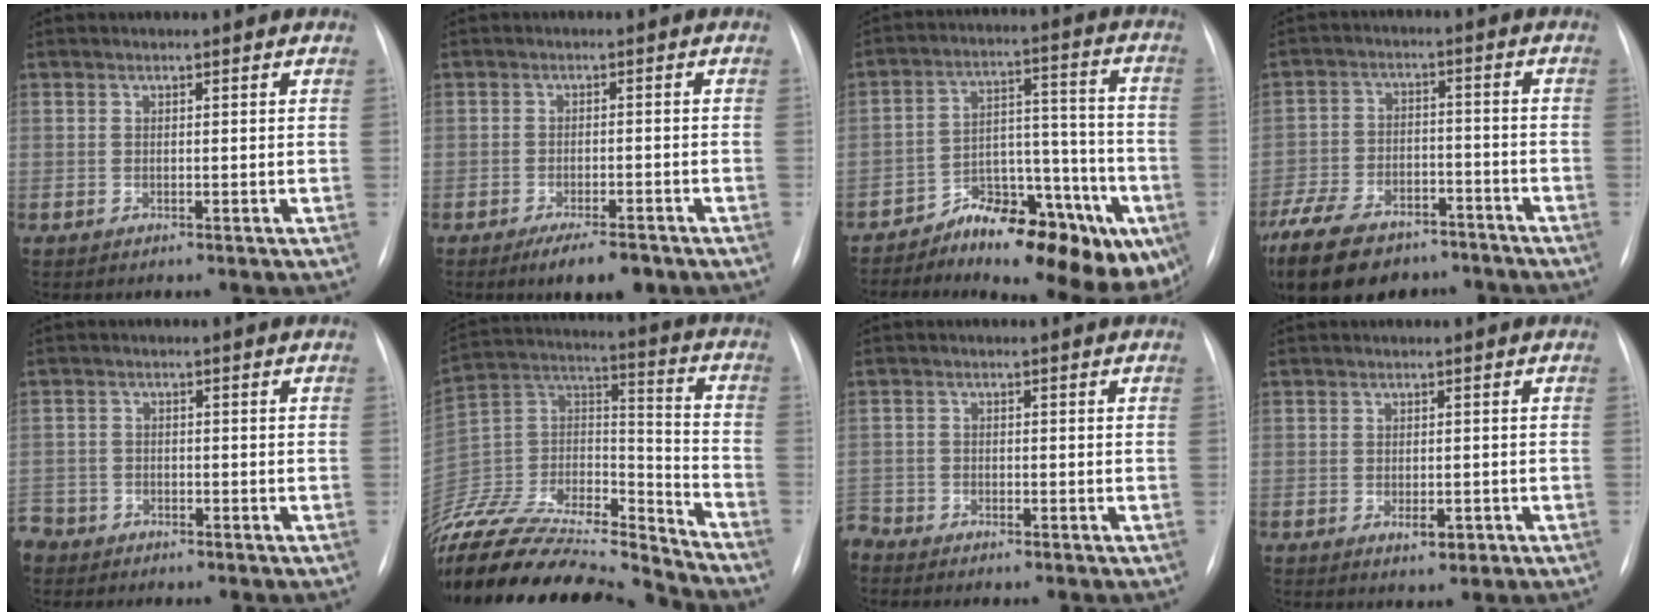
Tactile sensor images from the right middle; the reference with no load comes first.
{"total": 5.6, "force": [-4.0, 1.3, 3.7], "torque": [-0.055, -0.006, -0.057]}
{"total": 17.5, "force": [-11.6, 7.1, 10.9], "torque": [-0.104, 0.066, -0.171]}
{"total": 21.7, "force": [-15.6, 10.9, 10.4], "torque": [-0.279, -0.022, -0.242]}
{"total": 5.1, "force": [-4.1, 3.1, 0.1], "torque": [-0.008, 0.001, -0.081]}
{"total": 28.7, "force": [-26.4, 4.3, 10.4], "torque": [-0.220, -0.003, -0.440]}
{"total": 3.6, "force": [-3.4, 1.1, 0.3], "torque": [-0.003, -0.006, -0.065]}
{"total": 2.3, "force": [-1.1, 1.0, 1.8], "torque": [-0.025, 0.001, -0.010]}